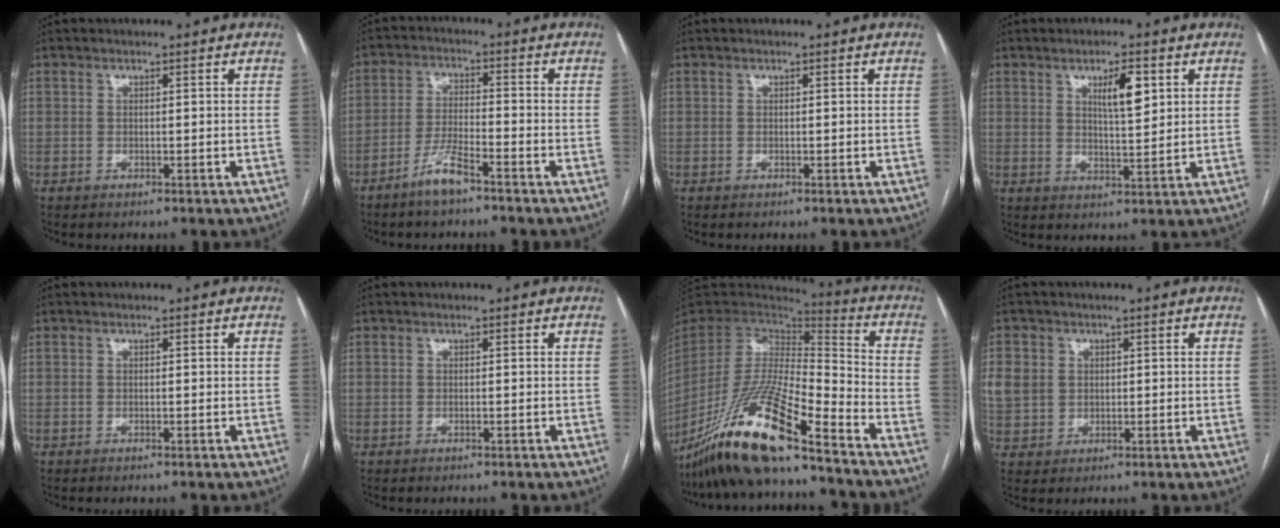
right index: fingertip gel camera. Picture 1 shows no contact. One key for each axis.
{"total": 5.4, "fx": -4.0, "fy": 0.5, "fz": 3.6, "tx": -0.079, "ty": -0.006, "tz": -0.081}
{"total": 0.0}
{"total": 5.7, "fx": 2.4, "fy": 1.3, "fz": 5.0, "tx": -0.088, "ty": 0.000, "tz": 0.043}
{"total": 0.0}
{"total": 0.0}
{"total": 19.8, "fx": -14.4, "fy": 1.8, "fz": 13.4, "tx": -0.289, "ty": -0.038, "tz": -0.274}
{"total": 7.1, "fx": 1.6, "fy": 6.4, "fz": 2.6, "tx": -0.073, "ty": 0.014, "tz": 0.041}